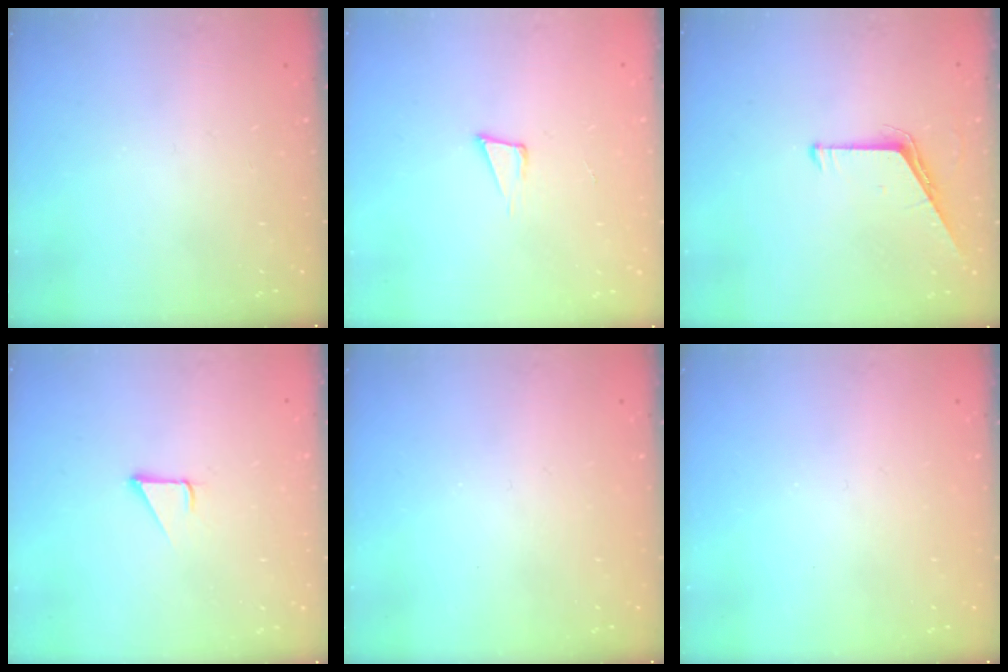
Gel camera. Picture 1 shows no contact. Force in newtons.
{"total": 3.9, "press": 2.4, "slide": 3.1}
{"total": 5.3, "press": 5.3, "slide": 0.5}
{"total": 1.9, "press": 1.9, "slide": 0.1}
{"total": 0.0}
{"total": 0.0}